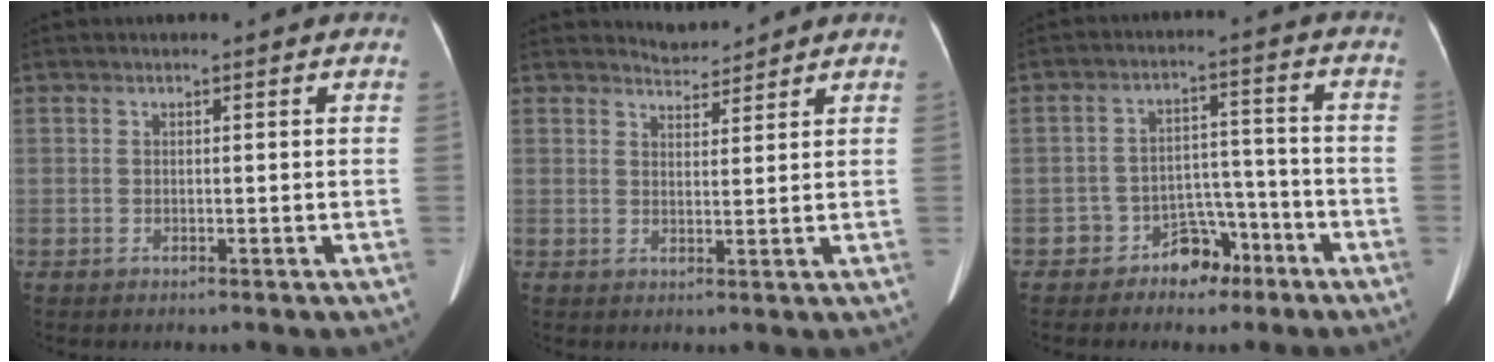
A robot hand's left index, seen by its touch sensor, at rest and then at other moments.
{"total": 2.6, "force": [2.5, -0.2, -0.6], "torque": [0.000, -0.002, 0.050]}
{"total": 6.0, "force": [-4.2, 3.8, 2.0], "torque": [-0.031, 0.022, -0.061]}